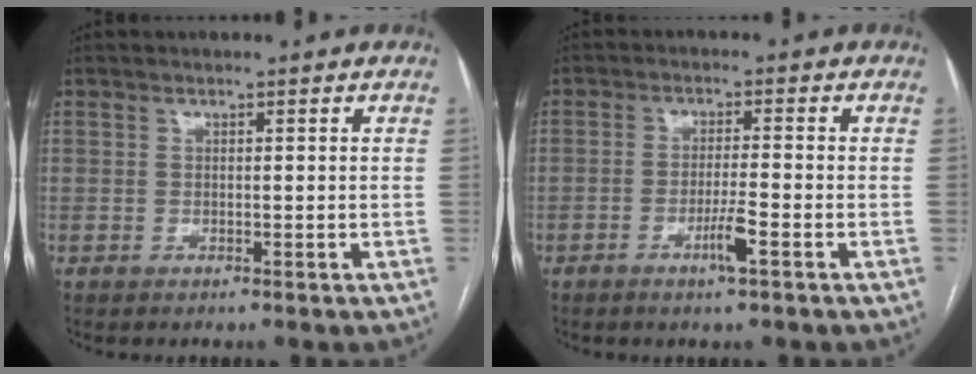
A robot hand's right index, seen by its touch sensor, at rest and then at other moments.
{"total": 3.8, "force": [-1.9, -0.3, 3.3], "torque": [-0.067, -0.007, -0.035]}